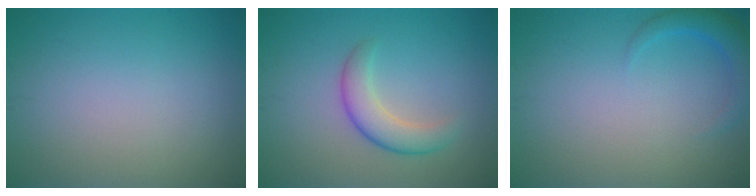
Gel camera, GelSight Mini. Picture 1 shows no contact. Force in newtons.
{"total": 3.4, "press": 3.3, "slide": 0.2}
{"total": 2.5, "press": 2.5, "slide": 0.3}